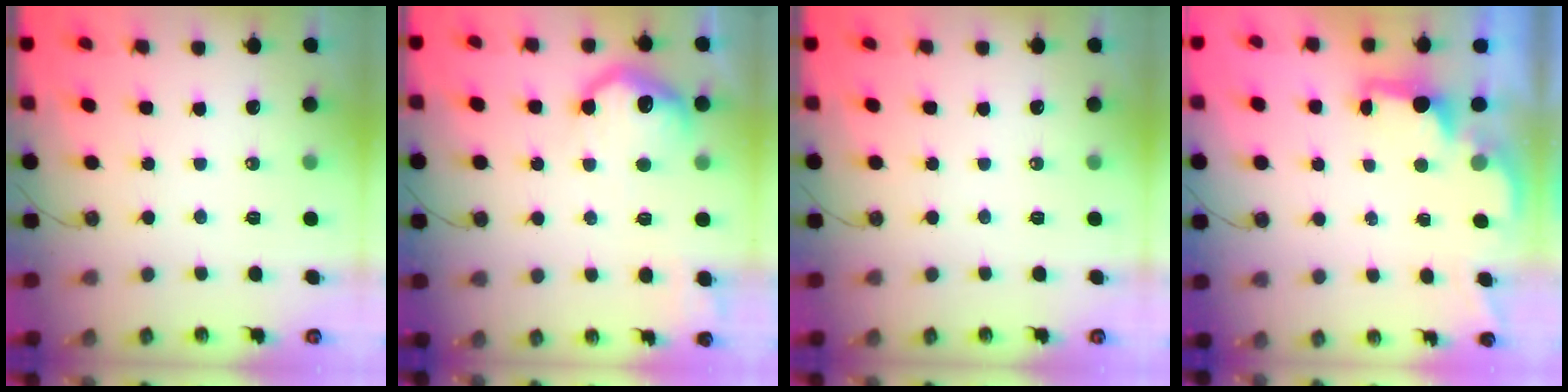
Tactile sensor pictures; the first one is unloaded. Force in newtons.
{"total": 12.7, "press": 12.7, "slide": 0.9}
{"total": 0.0}
{"total": 2.1, "press": 1.9, "slide": 0.8}